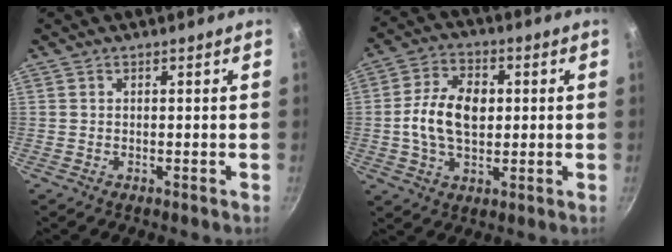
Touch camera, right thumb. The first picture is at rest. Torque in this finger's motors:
{"motor_torque": [0.03, -0.07, 1.28, -0.36, 0.10]}